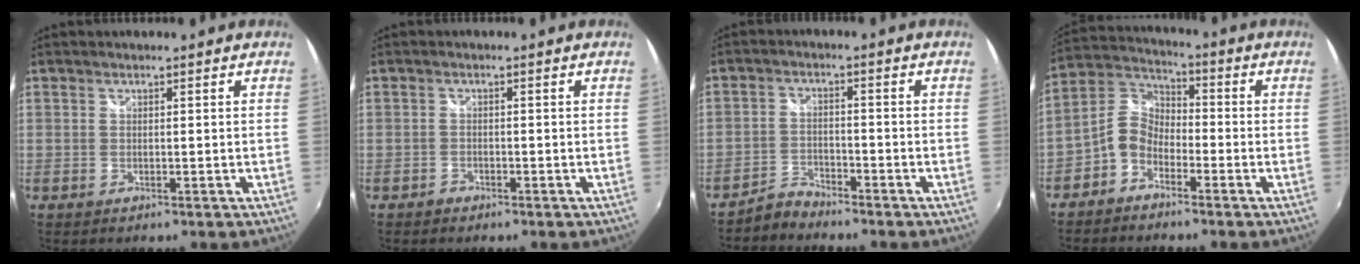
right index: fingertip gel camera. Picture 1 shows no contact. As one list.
[{"total": 1.5, "force": [-1.2, 0.9, 0.2], "torque": [-0.005, 0.001, -0.021]}, {"total": 3.8, "force": [-3.7, 0.9, 0.0], "torque": [-0.006, 0.006, -0.072]}, {"total": 6.6, "force": [-3.8, 4.5, 3.0], "torque": [-0.070, 0.021, -0.087]}]